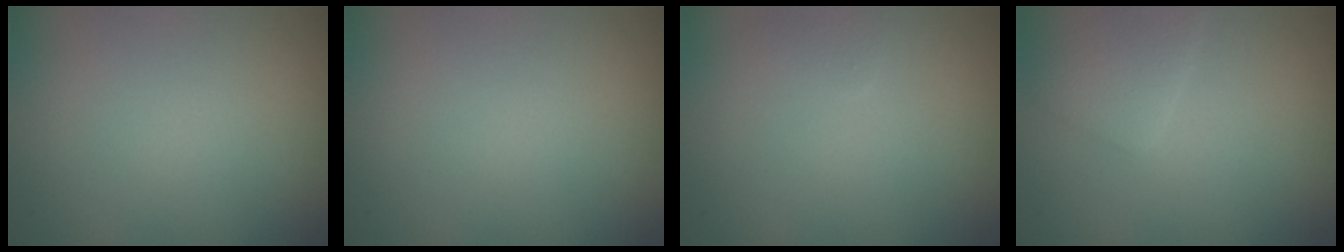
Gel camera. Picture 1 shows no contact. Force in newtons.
{"total": 0.0}
{"total": 0.7, "press": 0.7, "slide": 0.0}
{"total": 2.6, "press": 2.6, "slide": 0.1}